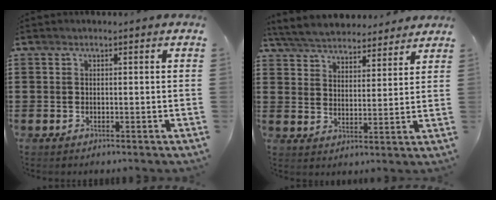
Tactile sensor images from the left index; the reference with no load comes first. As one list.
[{"total": 5.3, "force": [5.2, 0.9, 0.7], "torque": [-0.038, -0.027, 0.092]}]